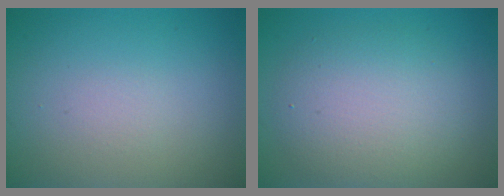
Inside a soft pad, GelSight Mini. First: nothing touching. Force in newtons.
{"total": 5.6, "press": 5.6, "slide": 0.2}